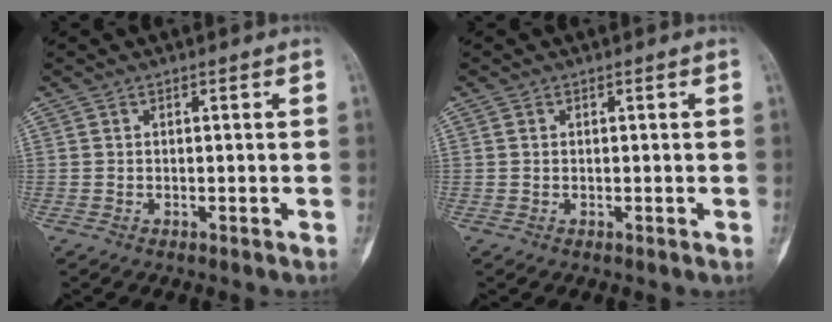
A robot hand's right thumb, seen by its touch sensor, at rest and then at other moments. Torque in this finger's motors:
{"motor_torque": [0.01, -0.24, 0.12, 0.01, 0.04]}